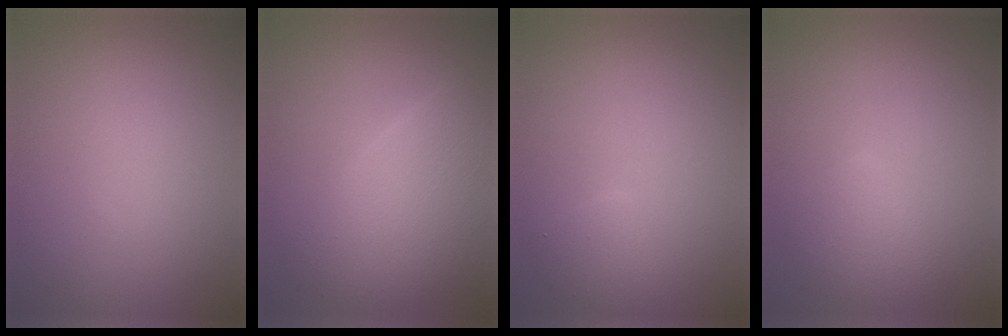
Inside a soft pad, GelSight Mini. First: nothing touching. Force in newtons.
{"total": 6.0, "press": 6.0, "slide": 0.1}
{"total": 1.6, "press": 1.6, "slide": 0.1}
{"total": 2.4, "press": 2.4, "slide": 0.1}